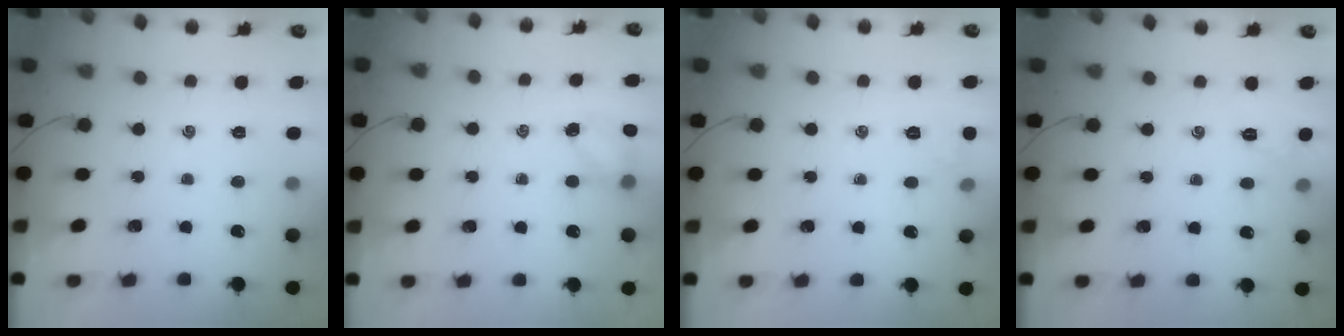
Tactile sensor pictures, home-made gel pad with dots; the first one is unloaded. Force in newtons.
{"total": 4.1, "press": 4.0, "slide": 0.7}
{"total": 4.1, "press": 3.9, "slide": 1.2}
{"total": 2.4, "press": 2.3, "slide": 0.7}